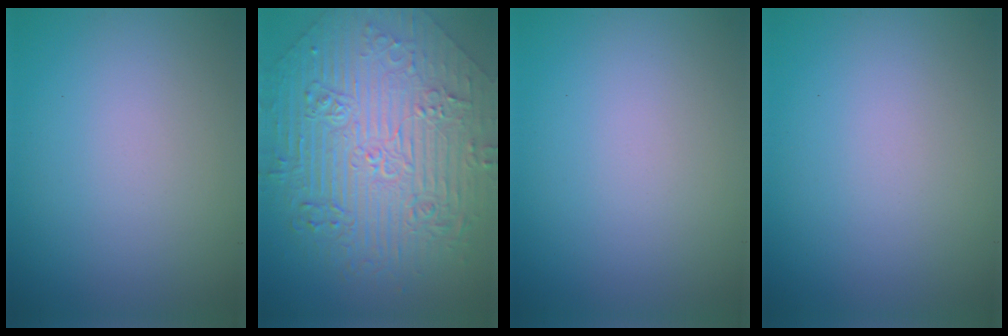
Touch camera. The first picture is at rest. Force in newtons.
{"total": 10.1, "press": 7.6, "slide": 6.6}
{"total": 0.0}
{"total": 0.0}